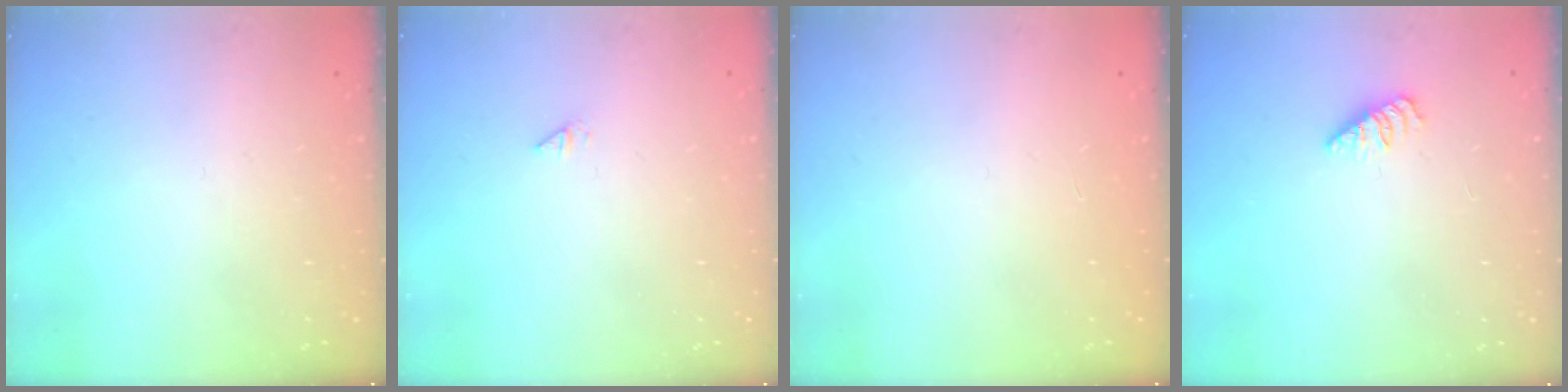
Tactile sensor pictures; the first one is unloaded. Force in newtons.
{"total": 0.0}
{"total": 0.0}
{"total": 2.5, "press": 2.4, "slide": 0.4}